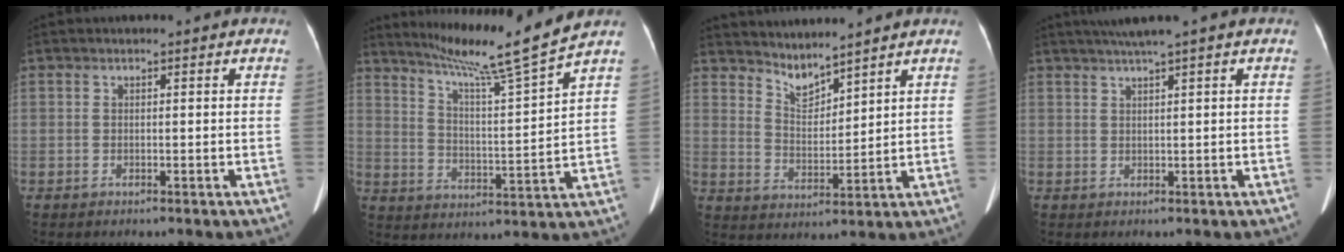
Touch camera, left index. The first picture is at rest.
{"total": 13.2, "force": [11.4, -3.0, 6.0], "torque": [-0.103, -0.032, 0.180]}
{"total": 4.7, "force": [4.7, 0.7, 0.5], "torque": [-0.017, -0.001, 0.098]}
{"total": 3.6, "force": [2.5, -0.8, 2.4], "torque": [-0.046, 0.012, 0.048]}